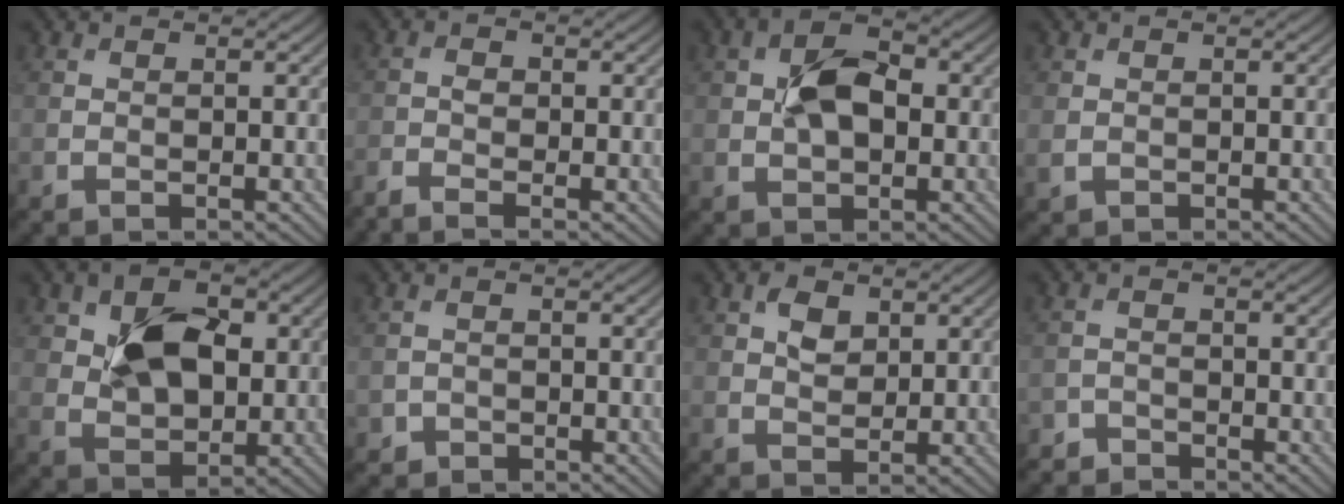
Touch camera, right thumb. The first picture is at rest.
{"total": 2.1, "force": [-1.5, 0.4, 1.3], "torque": [-0.031, -0.002, -0.039]}
{"total": 6.2, "force": [0.5, 3.7, 4.9], "torque": [-0.093, 0.004, 0.004]}
{"total": 1.3, "force": [0.0, 1.2, 0.6], "torque": [-0.018, -0.006, 0.001]}
{"total": 8.6, "force": [1.8, 5.6, 6.3], "torque": [-0.117, 0.003, 0.031]}
{"total": 1.3, "force": [-0.8, 1.0, 0.1], "torque": [0.003, -0.002, -0.018]}
{"total": 3.0, "force": [1.3, 2.0, 1.9], "torque": [-0.037, 0.000, 0.023]}
{"total": 2.2, "force": [-2.1, 0.6, 0.0], "torque": [0.004, 0.000, -0.047]}